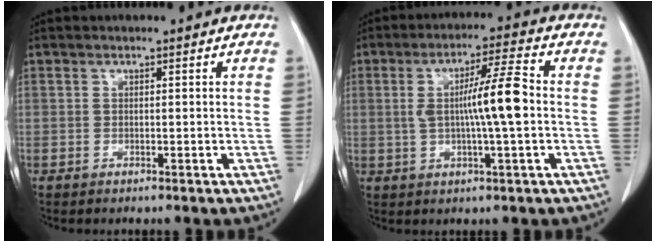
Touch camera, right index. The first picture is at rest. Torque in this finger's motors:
{"motor_torque": [0.46, 0.09, 0.28, 0.12]}